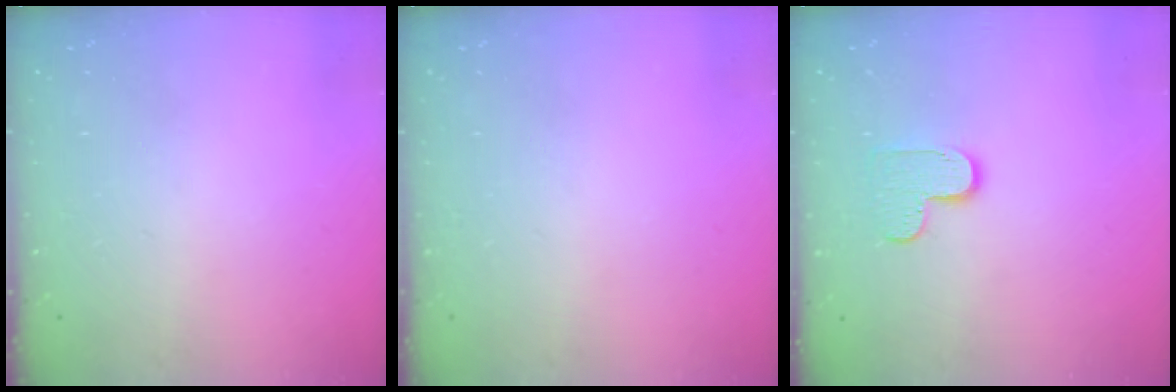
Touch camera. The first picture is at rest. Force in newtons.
{"total": 0.0}
{"total": 7.0, "press": 7.0, "slide": 0.3}